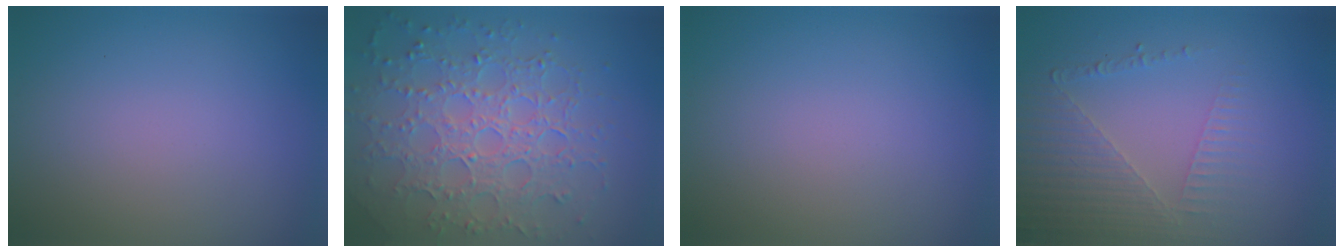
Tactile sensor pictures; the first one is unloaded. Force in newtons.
{"total": 8.1, "press": 5.7, "slide": 5.8}
{"total": 0.0}
{"total": 5.0, "press": 3.2, "slide": 3.8}